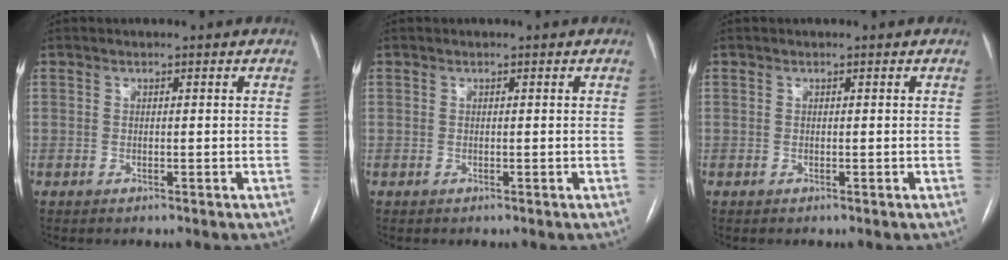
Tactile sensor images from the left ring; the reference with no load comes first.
{"total": 0.0}
{"total": 0.0}